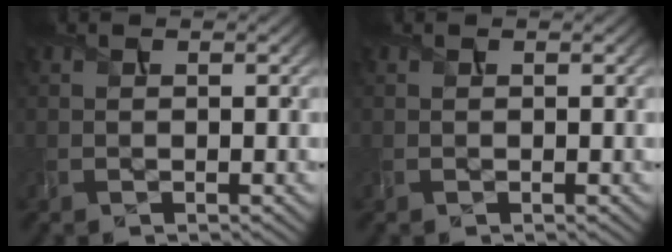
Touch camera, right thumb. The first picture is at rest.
{"total": 0.0}